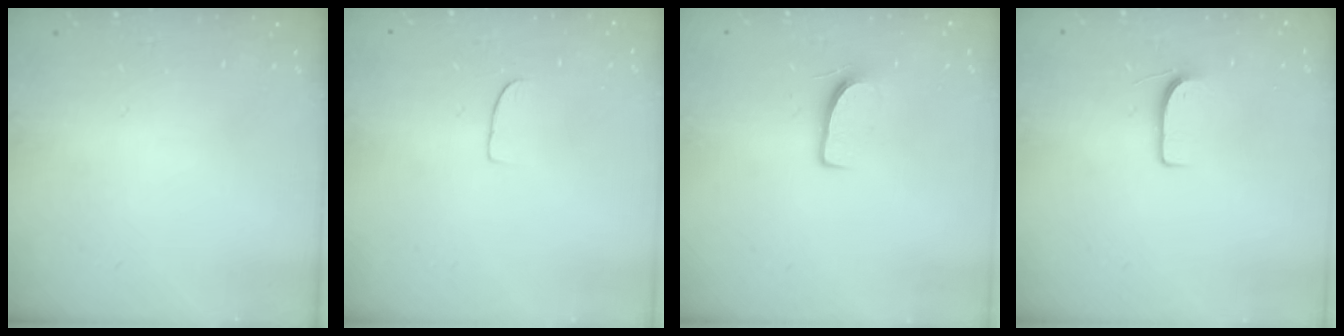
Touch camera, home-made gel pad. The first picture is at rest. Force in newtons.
{"total": 5.0, "press": 4.9, "slide": 0.5}
{"total": 6.7, "press": 6.7, "slide": 0.5}
{"total": 6.2, "press": 6.2, "slide": 0.6}